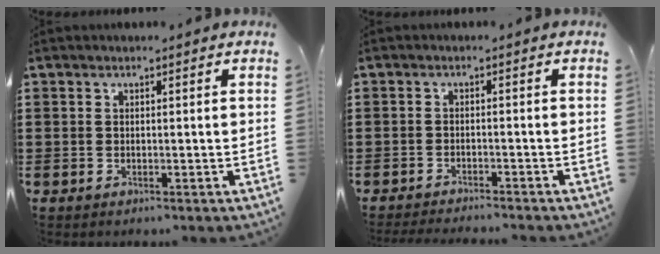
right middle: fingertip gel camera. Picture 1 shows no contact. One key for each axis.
{"total": 1.9, "fx": -1.8, "fy": -0.1, "fz": 0.2, "tx": -0.005, "ty": 0.002, "tz": -0.038}